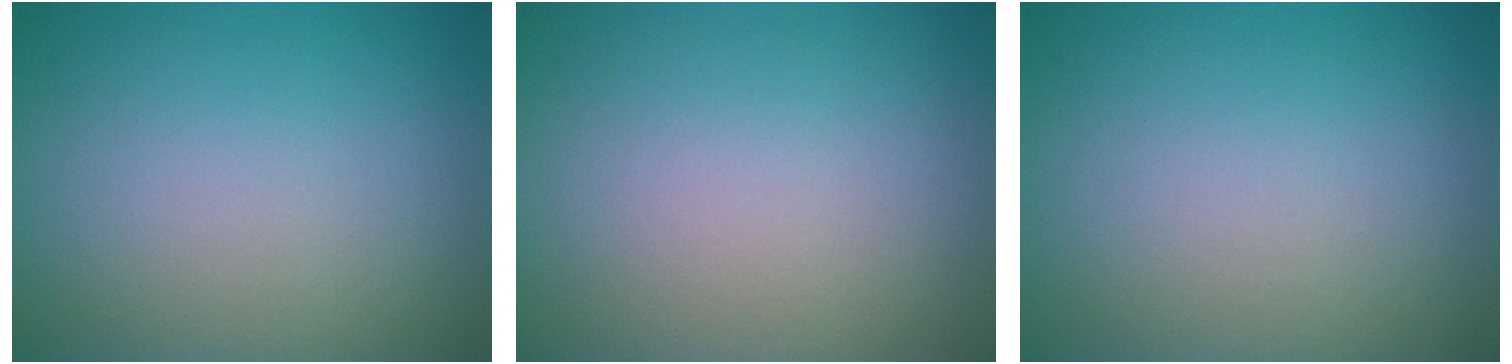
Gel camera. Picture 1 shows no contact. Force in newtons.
{"total": 0.0}
{"total": 0.0}